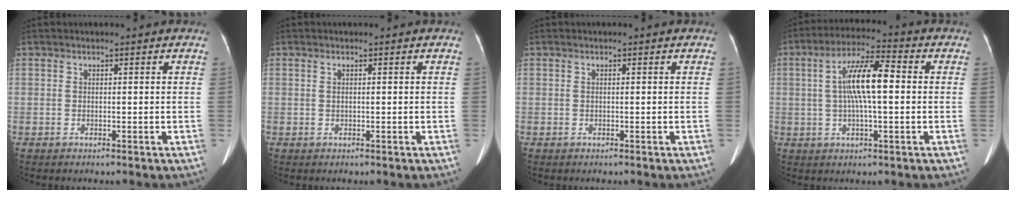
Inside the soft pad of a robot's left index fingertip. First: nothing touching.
{"total": 0.5, "force": [0.2, 0.1, 0.5], "torque": [-0.016, 0.001, 0.006]}
{"total": 0.0}
{"total": 9.4, "force": [0.7, 1.8, 9.2], "torque": [-0.174, 0.020, 0.009]}